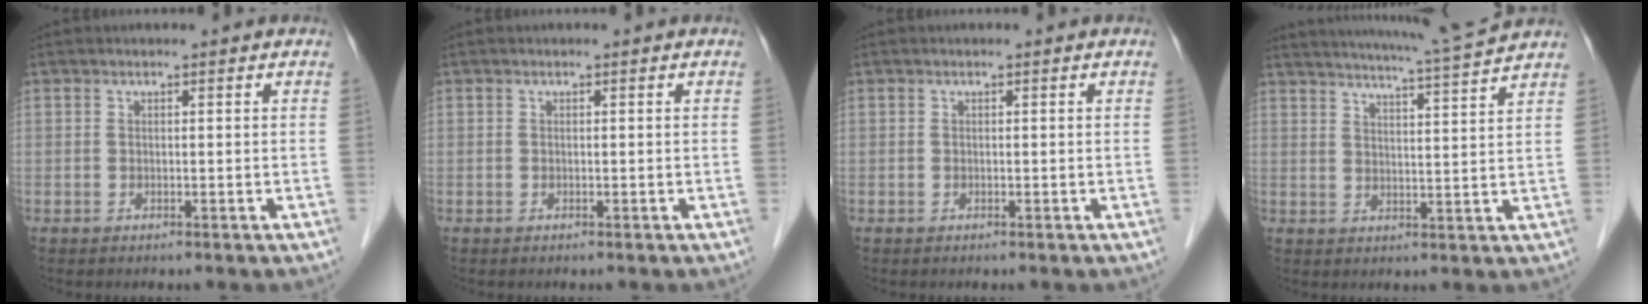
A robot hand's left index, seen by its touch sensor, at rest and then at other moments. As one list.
[{"total": 0.0}, {"total": 0.0}, {"total": 11.0, "force": [10.2, -1.8, 3.6], "torque": [-0.071, -0.018, 0.139]}]